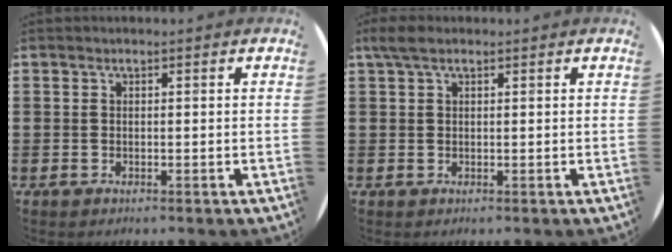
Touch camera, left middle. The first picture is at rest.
{"total": 2.1, "force": [1.3, 0.9, 1.4], "torque": [-0.030, 0.007, 0.022]}